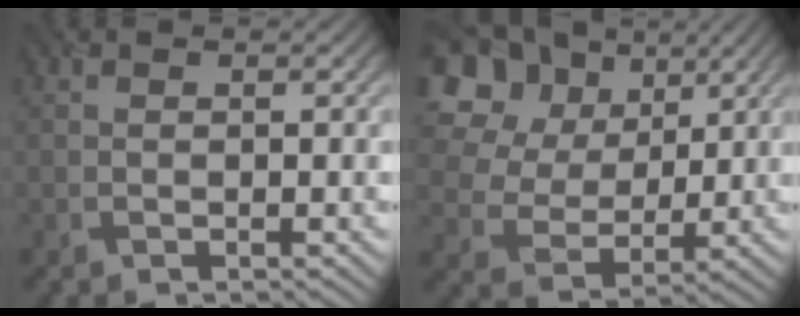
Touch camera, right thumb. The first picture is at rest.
{"total": 17.2, "force": [8.4, 12.5, 8.4], "torque": [-0.255, 0.048, 0.194]}